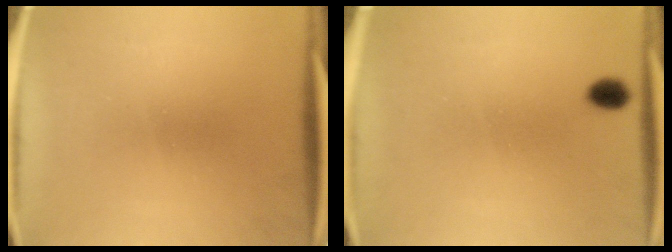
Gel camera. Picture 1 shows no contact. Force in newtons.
{"total": 1.7}